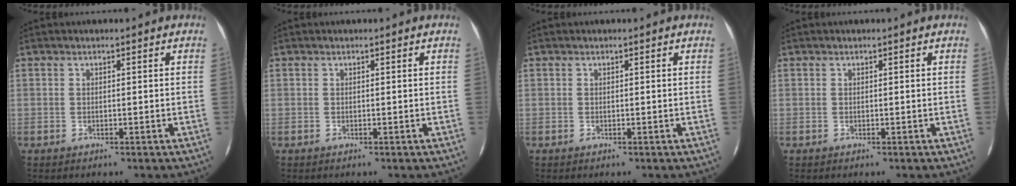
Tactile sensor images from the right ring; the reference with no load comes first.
{"total": 0.0}
{"total": 0.0}
{"total": 0.0}